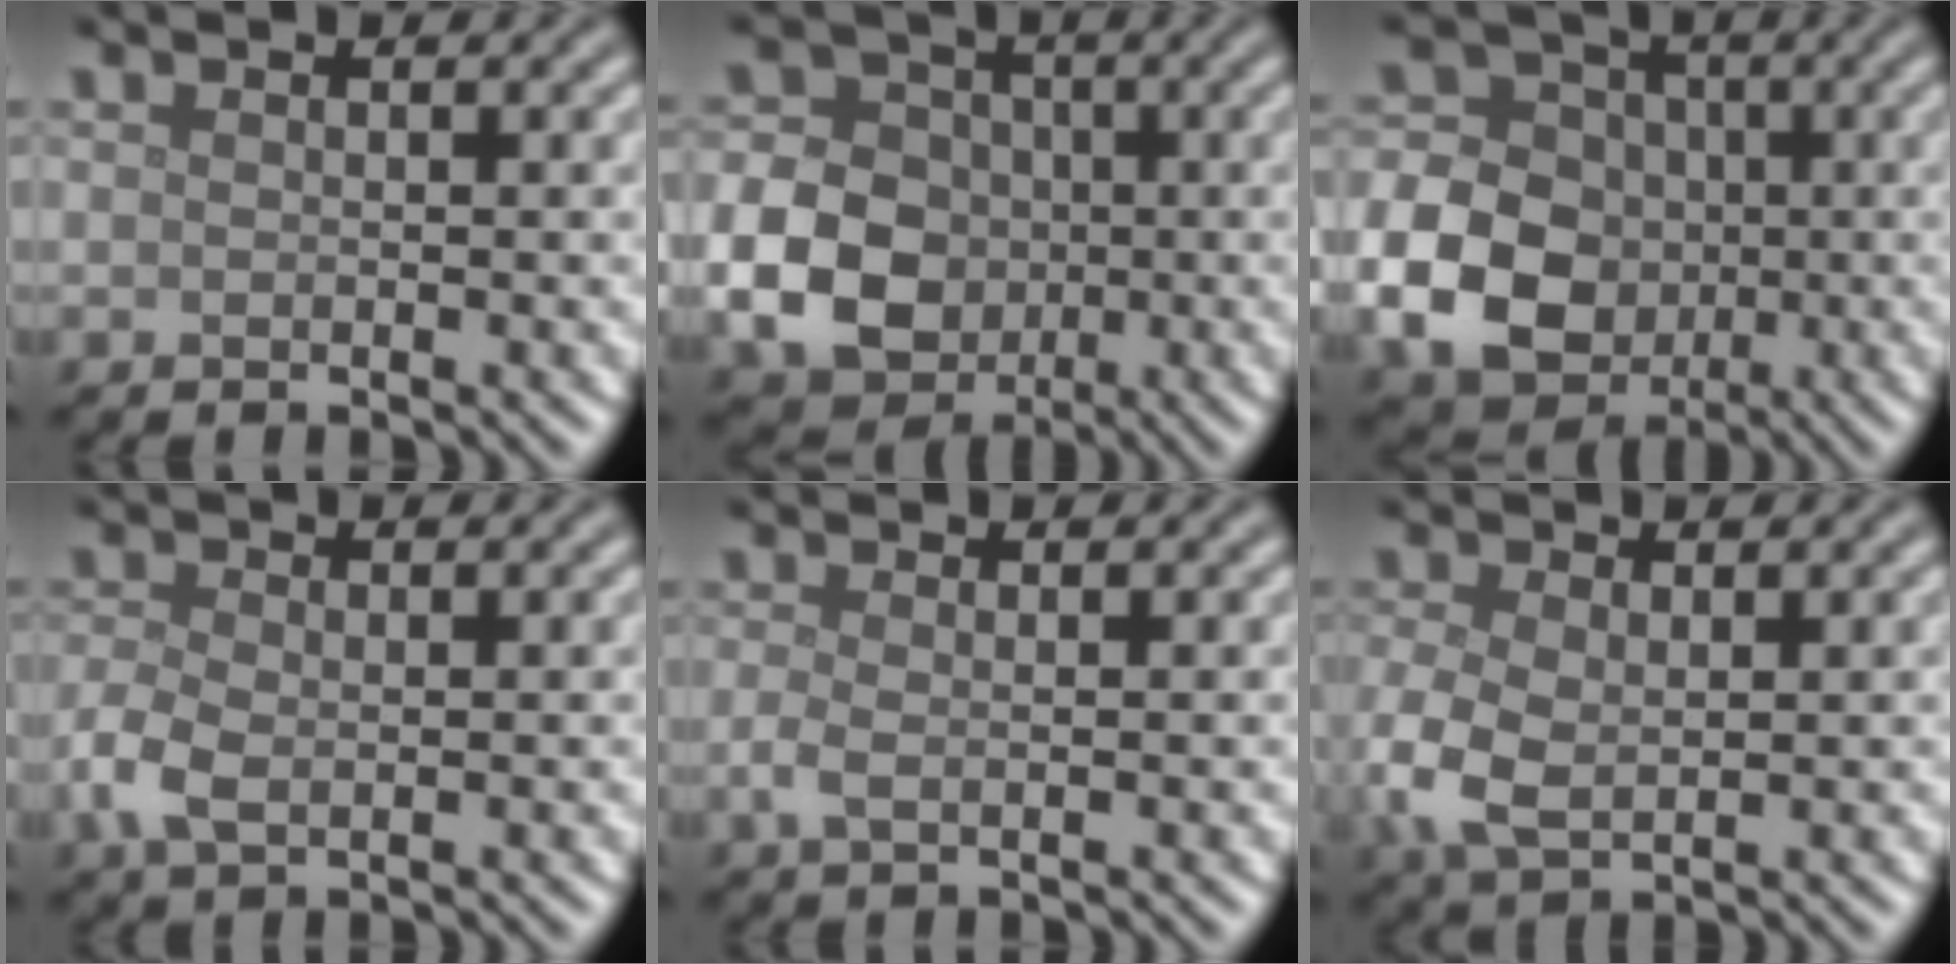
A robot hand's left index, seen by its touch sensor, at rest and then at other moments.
{"total": 8.0, "force": [-1.7, 6.6, 4.1], "torque": [-0.089, -0.005, -0.042]}
{"total": 9.8, "force": [-2.2, 8.1, 5.1], "torque": [-0.108, -0.012, -0.057]}
{"total": 3.1, "force": [-0.8, 1.9, 2.3], "torque": [-0.062, -0.005, -0.020]}
{"total": 1.6, "force": [-0.2, 0.7, 1.4], "torque": [-0.034, -0.003, -0.006]}
{"total": 4.7, "force": [-0.6, 3.0, 3.6], "torque": [-0.099, -0.009, -0.014]}